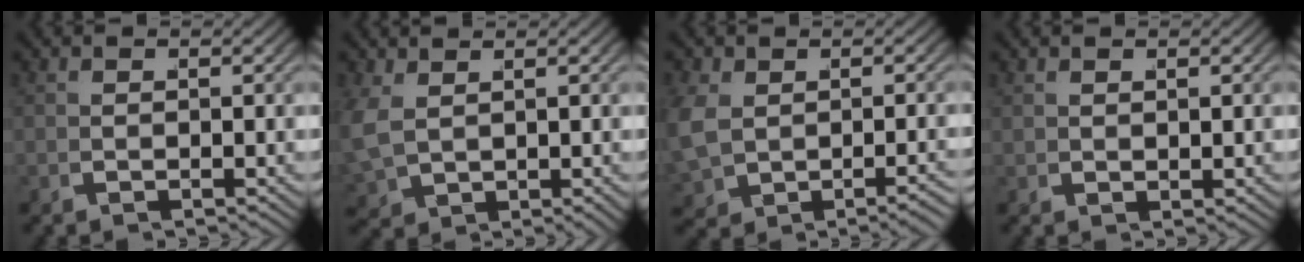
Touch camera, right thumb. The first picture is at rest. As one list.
[{"total": 3.5, "force": [1.0, 2.6, 2.0], "torque": [-0.060, -0.015, 0.035]}, {"total": 3.8, "force": [-0.6, 3.0, 2.1], "torque": [-0.066, -0.014, 0.005]}, {"total": 1.0, "force": [0.9, 0.3, 0.4], "torque": [-0.006, 0.005, 0.021]}]